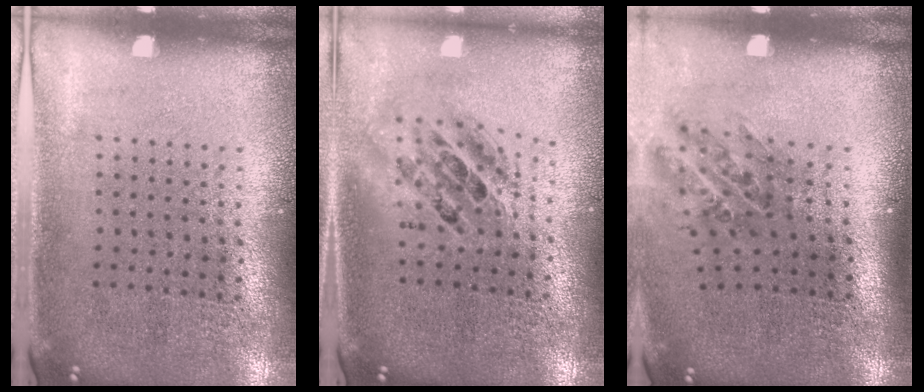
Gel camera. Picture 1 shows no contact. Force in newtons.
{"total": 1.8, "press": 1.4, "slide": 1.1}
{"total": 1.1, "press": 1.0, "slide": 0.6}